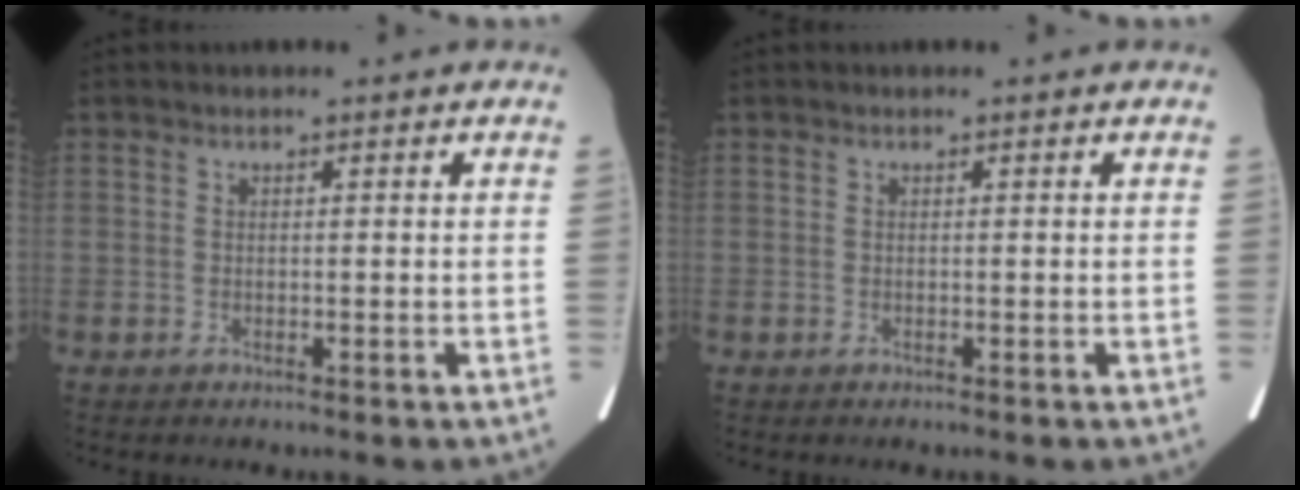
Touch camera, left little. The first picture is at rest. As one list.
[{"total": 0.0}]